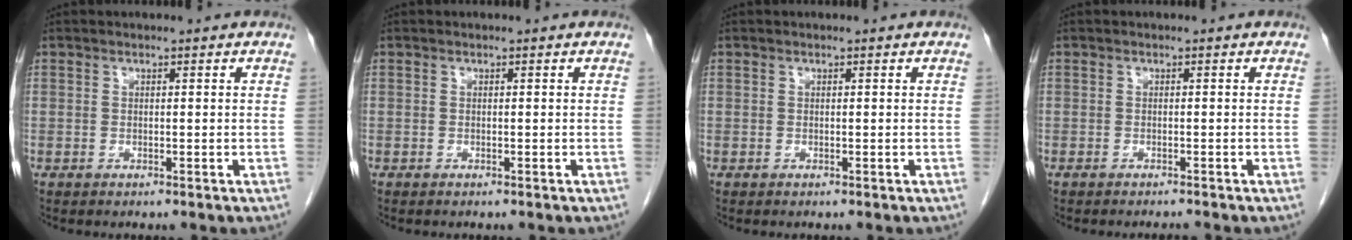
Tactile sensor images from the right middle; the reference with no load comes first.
{"total": 0.0}
{"total": 0.0}
{"total": 1.3, "force": [-1.2, -0.1, 0.4], "torque": [-0.008, -0.002, -0.016]}